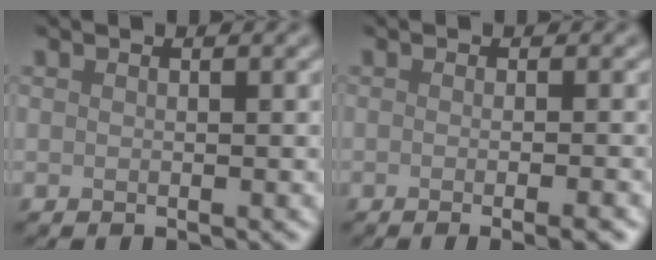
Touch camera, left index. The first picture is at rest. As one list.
[{"total": 4.3, "force": [-1.2, 1.6, 3.8], "torque": [-0.015, -0.003, -0.018]}]